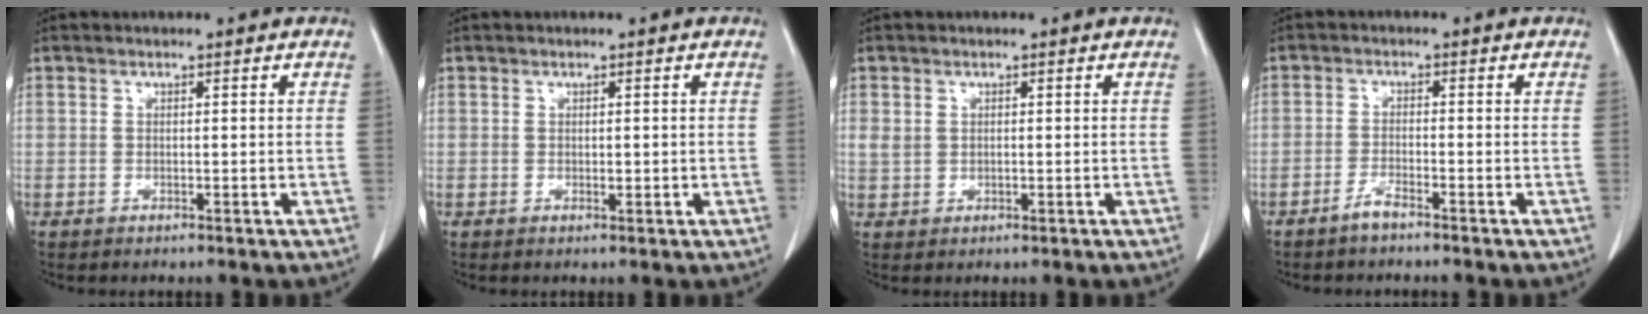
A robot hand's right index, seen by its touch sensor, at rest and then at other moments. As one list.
[{"total": 0.9, "force": [0.0, 0.5, 0.7], "torque": [-0.011, -0.001, 0.004]}, {"total": 2.0, "force": [0.4, 1.6, 1.1], "torque": [-0.028, 0.007, 0.017]}, {"total": 2.3, "force": [-1.9, 0.0, 1.2], "torque": [-0.028, -0.002, -0.039]}]